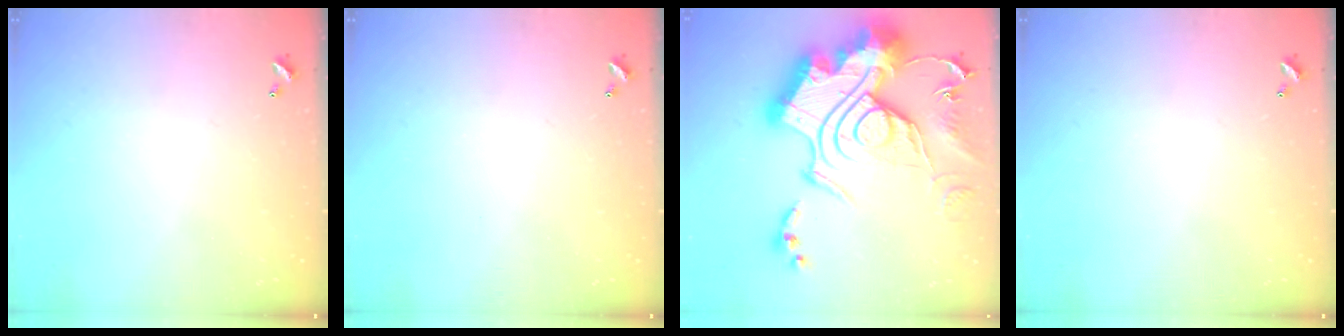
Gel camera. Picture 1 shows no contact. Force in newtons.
{"total": 0.0}
{"total": 1.1, "press": 1.1, "slide": 0.0}
{"total": 0.0}